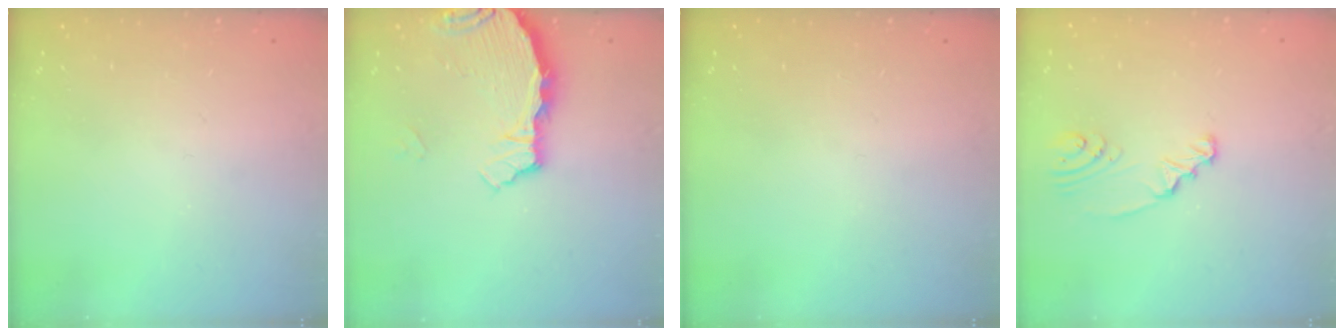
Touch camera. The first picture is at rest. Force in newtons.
{"total": 3.4, "press": 3.4, "slide": 0.4}
{"total": 0.0}
{"total": 2.3, "press": 2.3, "slide": 0.3}